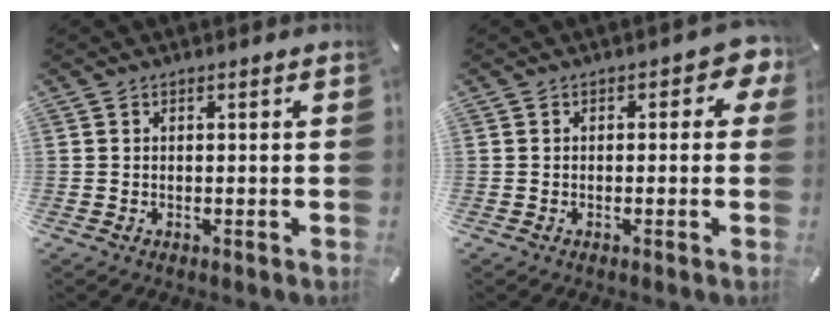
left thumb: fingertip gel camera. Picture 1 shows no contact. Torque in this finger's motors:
{"motor_torque": [0.76, 0.45, 0.53, 0.13, 0.01]}